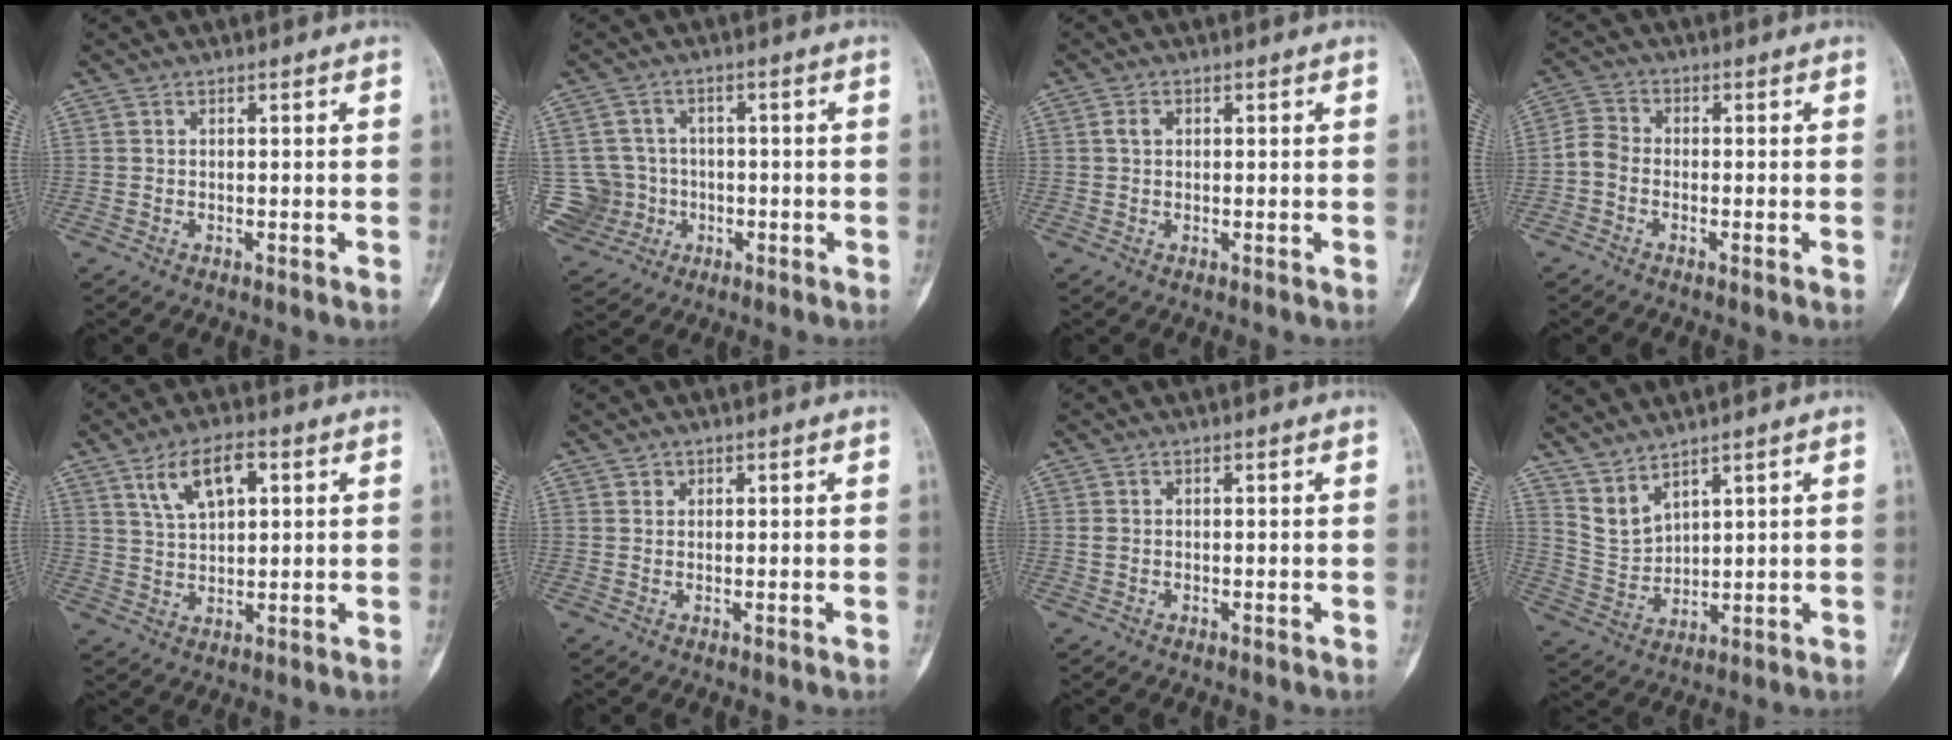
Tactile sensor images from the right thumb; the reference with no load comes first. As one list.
[{"total": 8.5, "force": [-1.3, 8.3, 1.4], "torque": [-0.015, 0.023, -0.015]}, {"total": 1.5, "force": [0.3, 1.1, 1.0], "torque": [-0.018, 0.005, 0.005]}, {"total": 3.8, "force": [-1.5, 2.7, 2.2], "torque": [-0.039, 0.014, -0.044]}, {"total": 8.7, "force": [3.8, 4.3, 6.5], "torque": [-0.105, -0.005, 0.071]}, {"total": 0.9, "force": [0.5, 0.8, 0.1], "torque": [0.009, -0.001, 0.006]}, {"total": 0.7, "force": [0.0, 0.6, 0.4], "torque": [-0.012, 0.000, 0.001]}, {"total": 5.6, "force": [4.9, 1.7, 2.2], "torque": [-0.041, -0.037, 0.117]}]